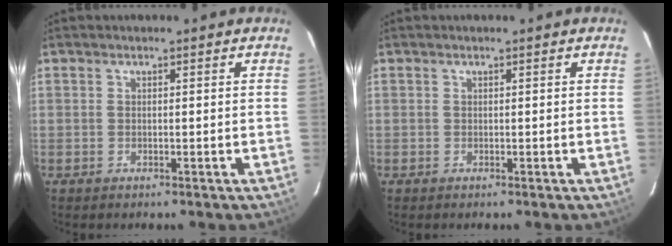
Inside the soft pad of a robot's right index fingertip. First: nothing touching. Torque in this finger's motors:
{"motor_torque": [0.00, 0.11, 0.03, 0.01]}